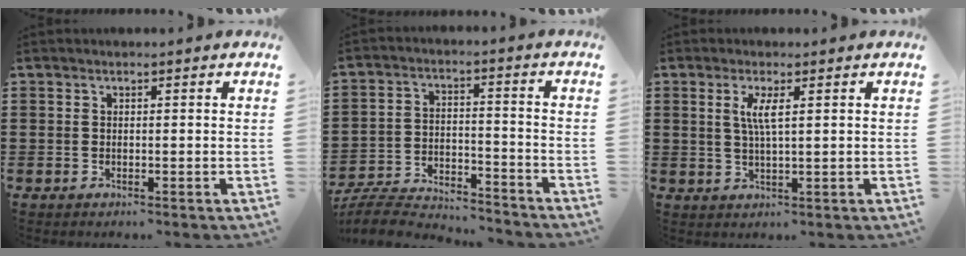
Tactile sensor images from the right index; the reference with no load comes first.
{"total": 6.5, "force": [-6.3, 0.8, 1.2], "torque": [-0.035, 0.003, -0.128]}
{"total": 3.2, "force": [0.9, 0.4, 3.1], "torque": [-0.064, 0.001, 0.013]}